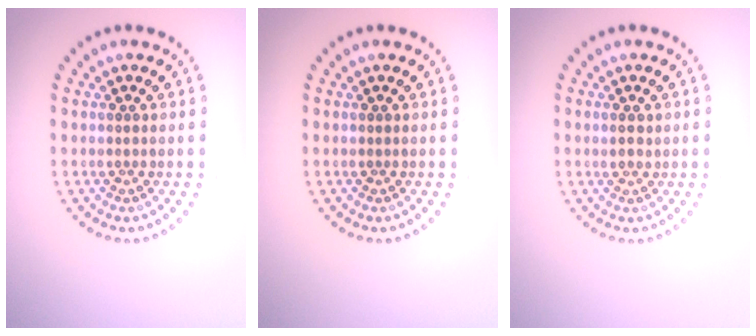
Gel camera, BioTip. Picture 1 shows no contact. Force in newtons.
{"total": 0.0}
{"total": 1.1, "press": 1.0, "slide": 0.4}